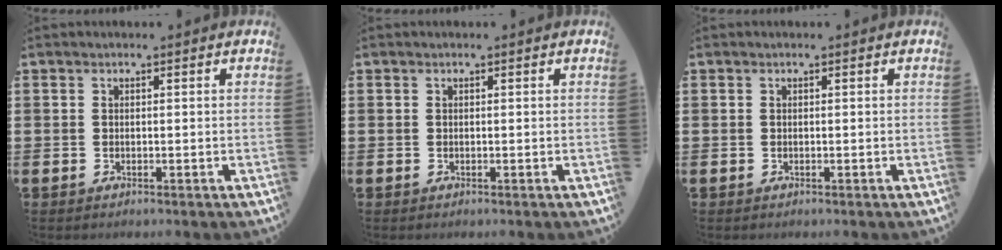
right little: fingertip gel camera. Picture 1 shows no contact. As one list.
[{"total": 0.0}, {"total": 0.0}]